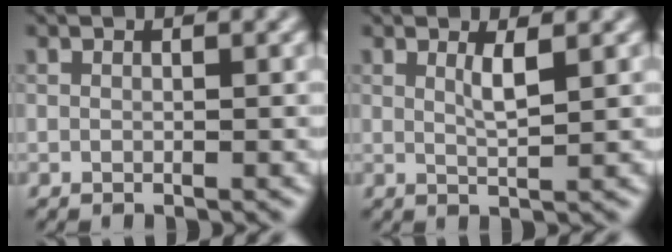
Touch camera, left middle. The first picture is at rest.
{"total": 1.7, "force": [0.7, 0.2, 1.5], "torque": [-0.029, -0.003, 0.010]}